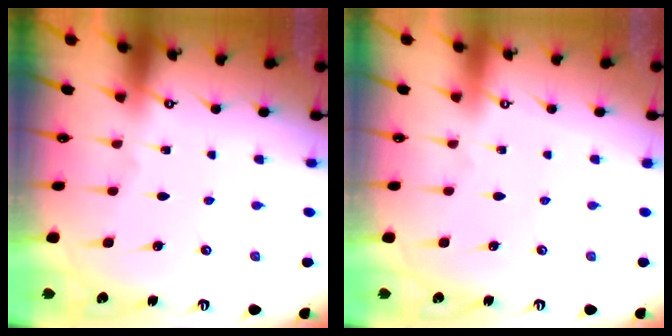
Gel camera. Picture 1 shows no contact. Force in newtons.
{"total": 4.0, "press": 4.0, "slide": 0.1}